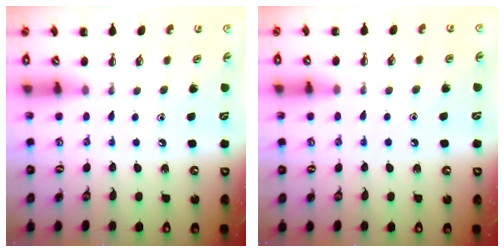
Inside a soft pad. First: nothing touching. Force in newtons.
{"total": 6.9, "press": 6.6, "slide": 2.1}